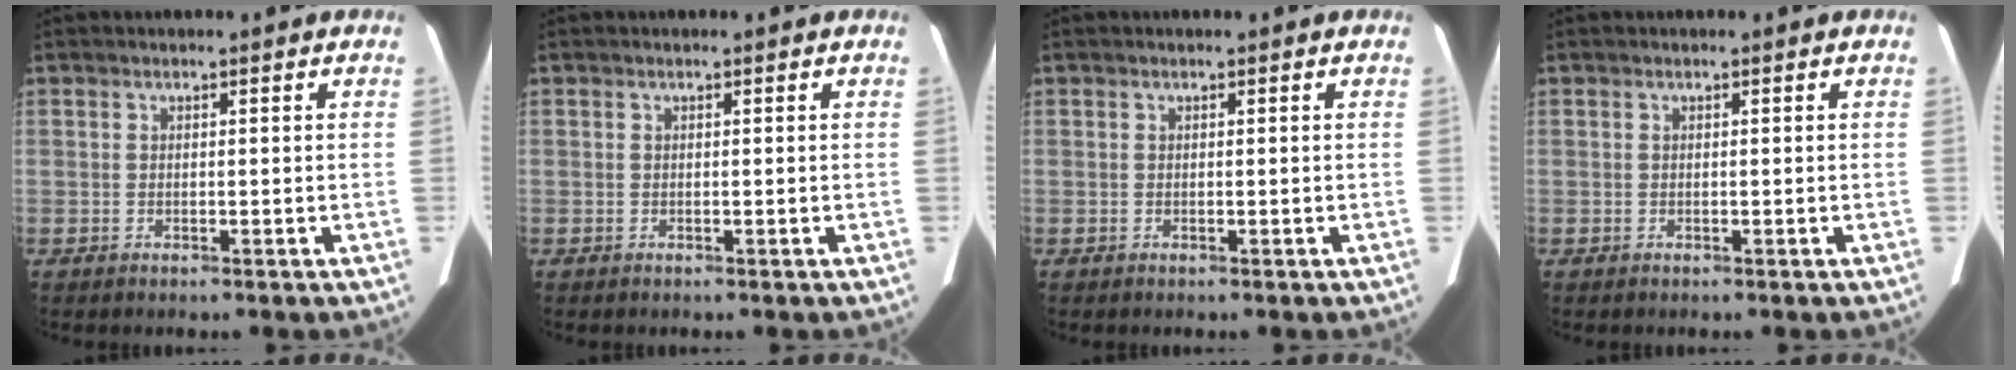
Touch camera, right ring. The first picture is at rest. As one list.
[{"total": 0.0}, {"total": 0.0}, {"total": 0.0}]